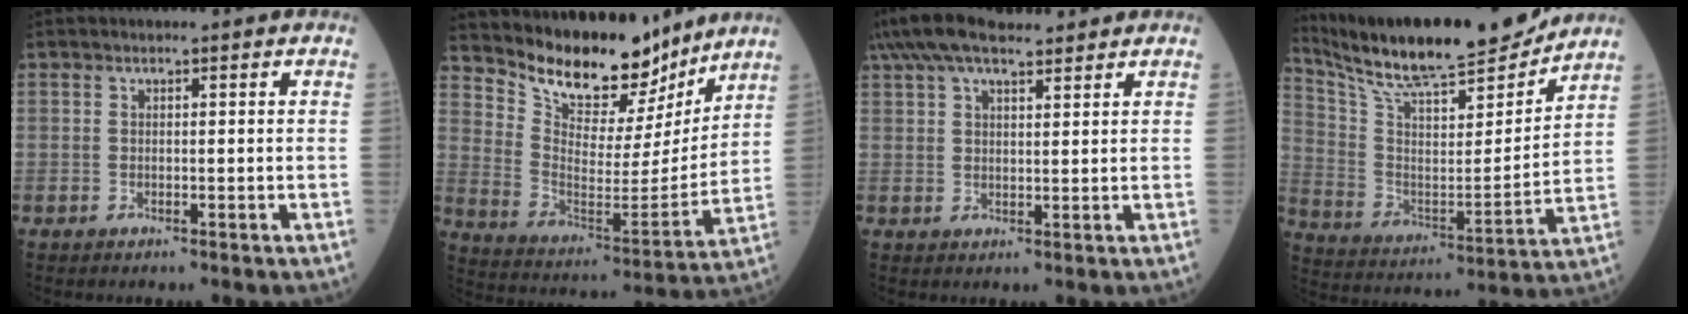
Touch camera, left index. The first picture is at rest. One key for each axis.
{"total": 15.9, "fx": 14.2, "fy": 4.7, "fz": 5.5, "tx": -0.107, "ty": -0.029, "tz": 0.234}
{"total": 11.0, "fx": 8.9, "fy": 3.0, "fz": 5.9, "tx": -0.115, "ty": 0.048, "tz": 0.152}
{"total": 21.7, "fx": 19.4, "fy": 2.7, "fz": 9.3, "tx": -0.177, "ty": -0.011, "tz": 0.320}